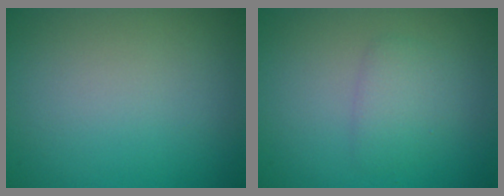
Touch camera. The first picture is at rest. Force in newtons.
{"total": 2.1, "press": 2.1, "slide": 0.1}